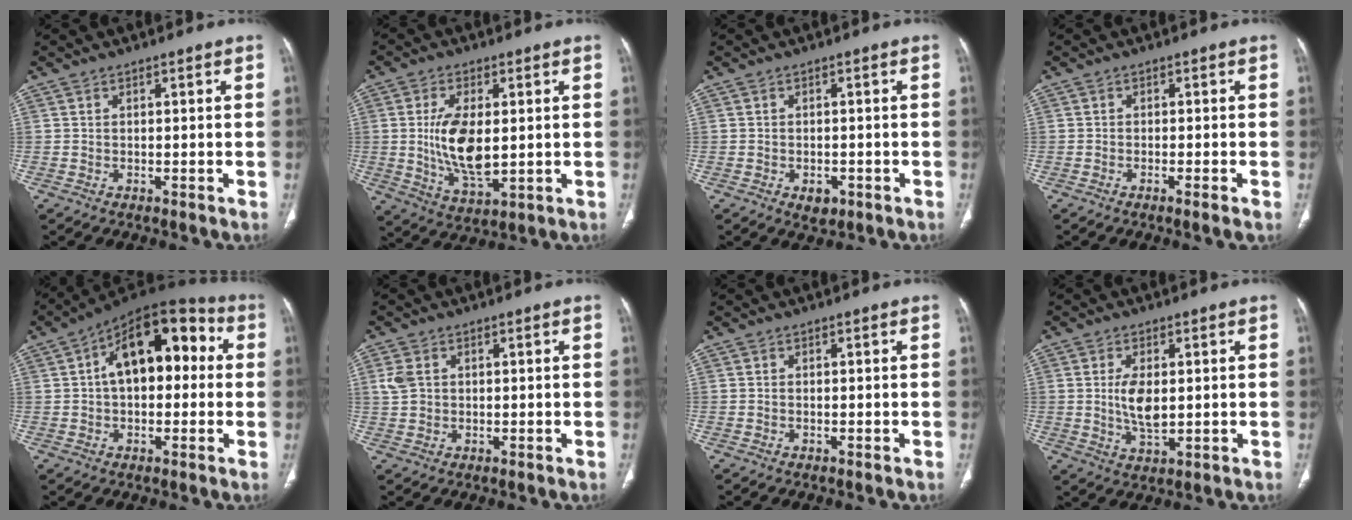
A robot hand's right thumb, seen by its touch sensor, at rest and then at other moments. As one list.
[{"total": 11.5, "force": [0.5, 5.5, 10.1], "torque": [-0.190, -0.019, 0.020]}, {"total": 2.9, "force": [-1.2, 1.9, 1.7], "torque": [-0.014, 0.002, -0.010]}, {"total": 1.5, "force": [-0.9, -0.1, 1.3], "torque": [-0.030, -0.003, -0.018]}, {"total": 17.3, "force": [2.8, 9.7, 14.0], "torque": [-0.178, 0.046, 0.035]}, {"total": 3.5, "force": [0.9, 2.6, 2.1], "torque": [-0.046, 0.003, 0.023]}, {"total": 0.0}, {"total": 6.2, "force": [0.6, 2.9, 5.4], "torque": [-0.102, -0.011, 0.016]}]